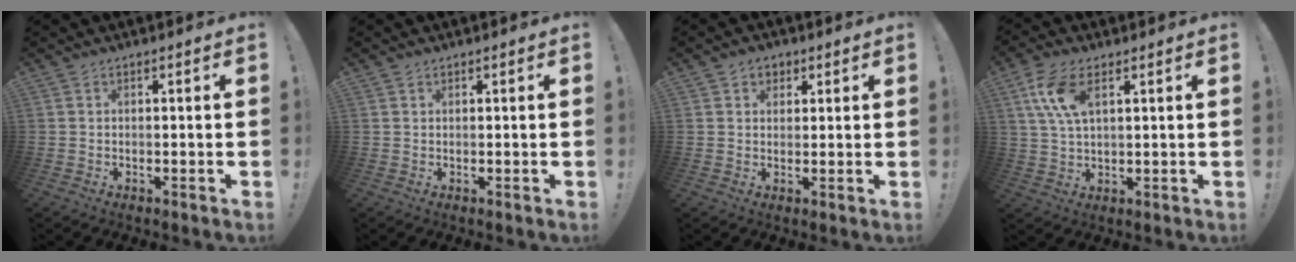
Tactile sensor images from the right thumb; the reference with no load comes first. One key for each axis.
{"total": 0.8, "fx": 0.6, "fy": 0.5, "fz": 0.1, "tx": 0.002, "ty": -0.002, "tz": 0.012}
{"total": 3.6, "fx": 1.6, "fy": 3.1, "fz": 1.1, "tx": -0.010, "ty": -0.003, "tz": 0.027}
{"total": 9.7, "fx": 3.9, "fy": 4.6, "fz": 7.6, "tx": -0.161, "ty": -0.007, "tz": 0.071}